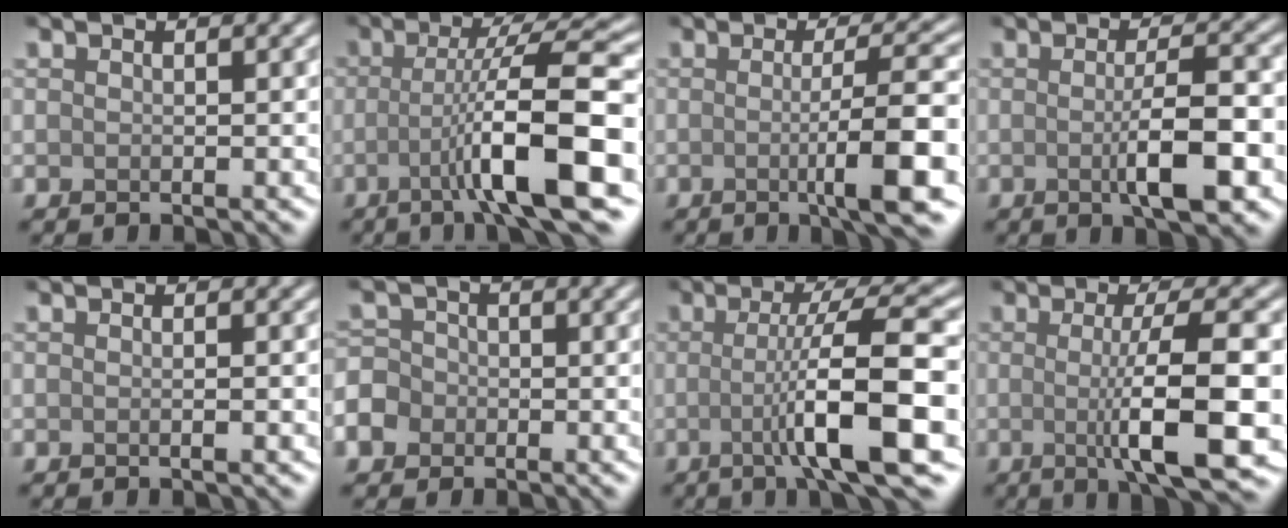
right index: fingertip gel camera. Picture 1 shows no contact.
{"total": 9.2, "force": [-2.5, 1.2, 8.8], "torque": [-0.127, 0.013, -0.048]}
{"total": 7.2, "force": [-1.1, 1.1, 7.0], "torque": [-0.103, -0.002, -0.019]}
{"total": 5.4, "force": [-1.0, 1.1, 5.2], "torque": [-0.084, -0.002, -0.015]}
{"total": 1.2, "force": [-0.1, 0.3, 1.1], "torque": [-0.009, 0.000, -0.003]}
{"total": 4.7, "force": [-2.2, 3.9, 1.3], "torque": [-0.019, -0.002, -0.053]}
{"total": 9.2, "force": [-1.3, 1.5, 9.0], "torque": [-0.127, 0.002, -0.024]}
{"total": 8.4, "force": [-0.7, 1.7, 8.2], "torque": [-0.119, -0.010, -0.009]}